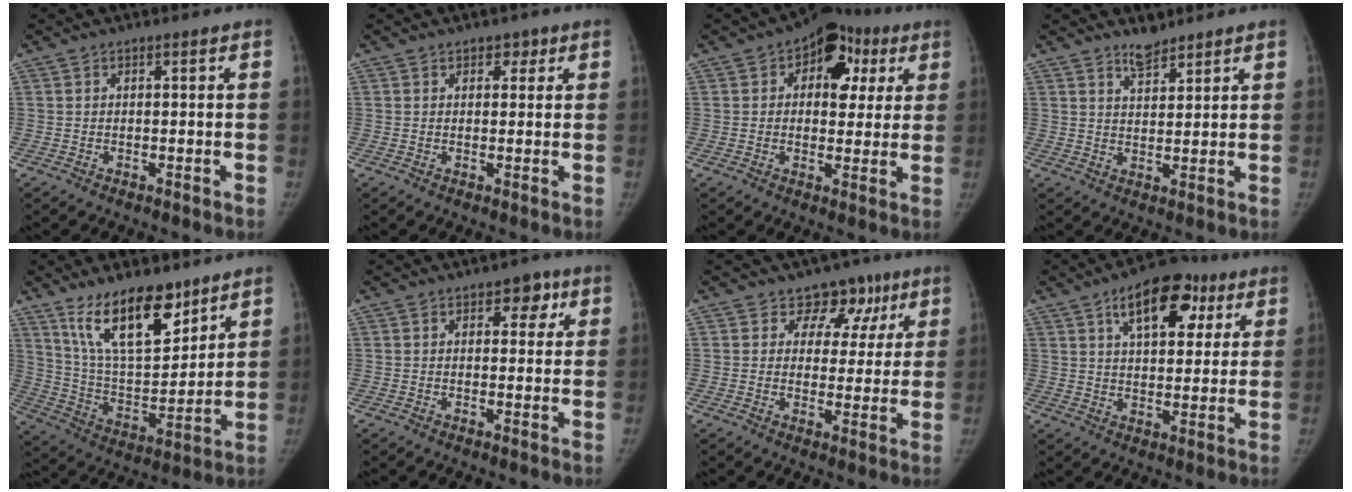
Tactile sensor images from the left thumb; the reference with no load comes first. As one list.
[{"total": 2.0, "force": [1.2, 1.5, 0.7], "torque": [0.014, -0.004, 0.012]}, {"total": 13.0, "force": [4.6, 8.6, 8.5], "torque": [-0.052, 0.010, 0.059]}, {"total": 3.9, "force": [3.4, 1.5, 1.3], "torque": [-0.007, -0.028, 0.060]}, {"total": 17.4, "force": [11.8, 7.1, 10.6], "torque": [-0.136, -0.073, 0.222]}, {"total": 4.4, "force": [2.0, 2.9, 2.6], "torque": [0.000, -0.004, 0.021]}, {"total": 8.9, "force": [5.4, 6.7, 2.0], "torque": [0.028, -0.014, 0.064]}, {"total": 14.5, "force": [7.0, 7.7, 10.2], "torque": [-0.107, -0.007, 0.103]}]